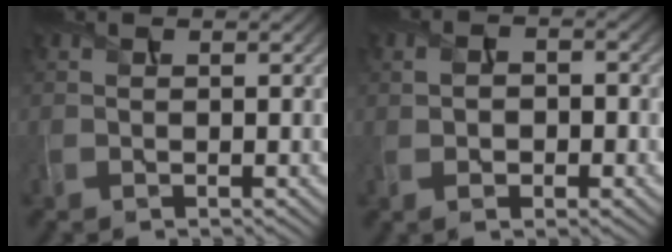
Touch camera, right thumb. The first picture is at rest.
{"total": 3.7, "force": [-0.6, 2.3, 2.8], "torque": [-0.037, 0.000, -0.011]}